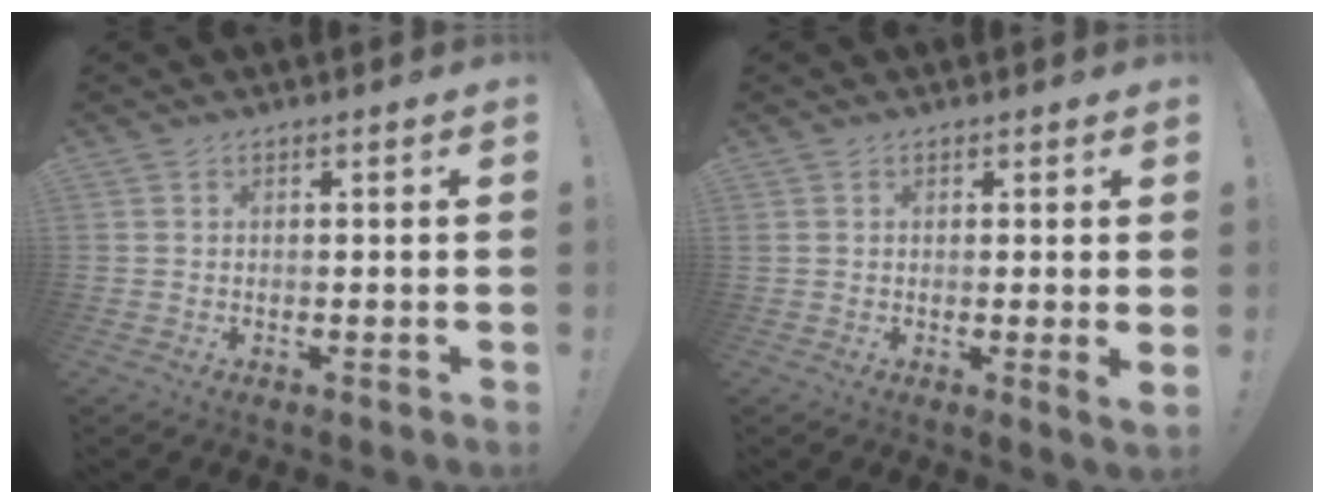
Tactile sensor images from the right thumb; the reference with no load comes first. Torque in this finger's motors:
{"motor_torque": [-0.03, 0.04, 0.44, 0.05, 0.00]}